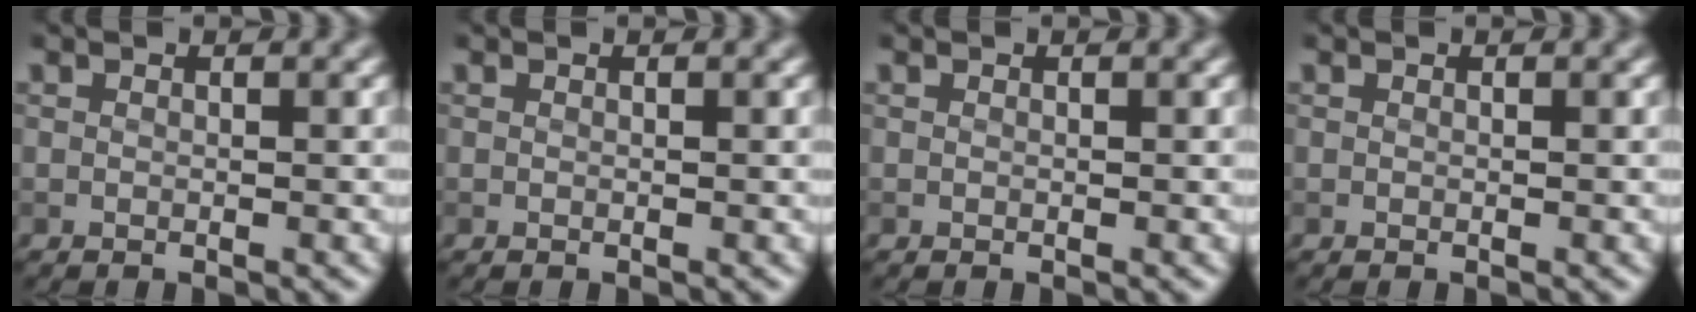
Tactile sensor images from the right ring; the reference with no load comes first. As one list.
[{"total": 0.0}, {"total": 0.0}, {"total": 0.0}]